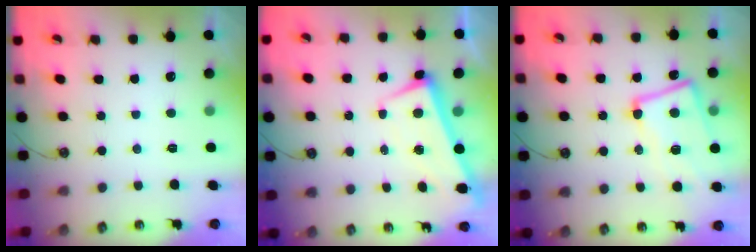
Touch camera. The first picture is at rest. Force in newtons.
{"total": 1.5, "press": 0.5, "slide": 1.5}
{"total": 5.7, "press": 5.4, "slide": 1.7}